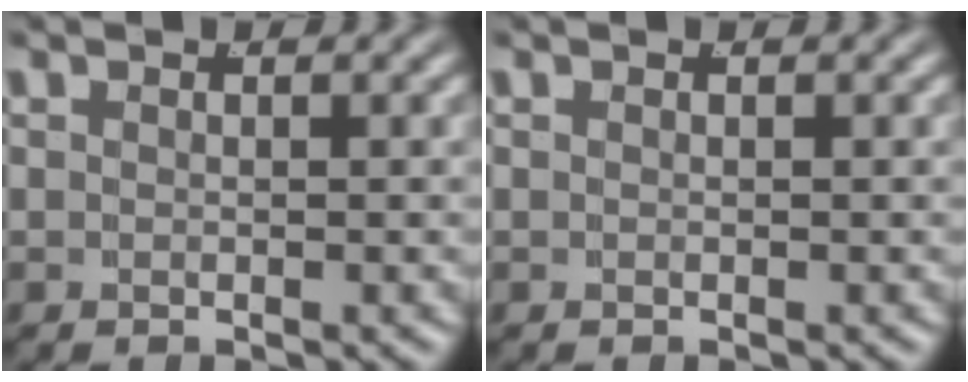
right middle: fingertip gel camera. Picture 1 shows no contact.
{"total": 0.0}